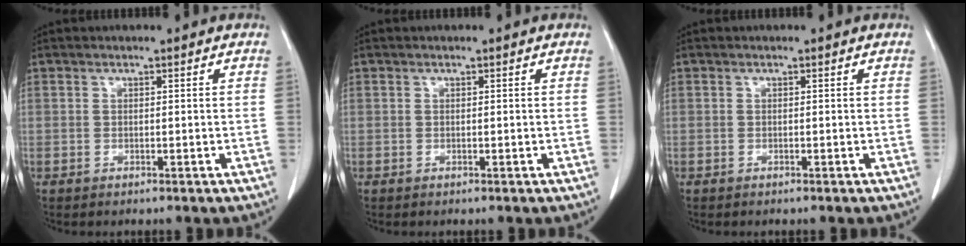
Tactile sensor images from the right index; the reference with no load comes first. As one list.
[{"total": 0.0}, {"total": 0.0}]